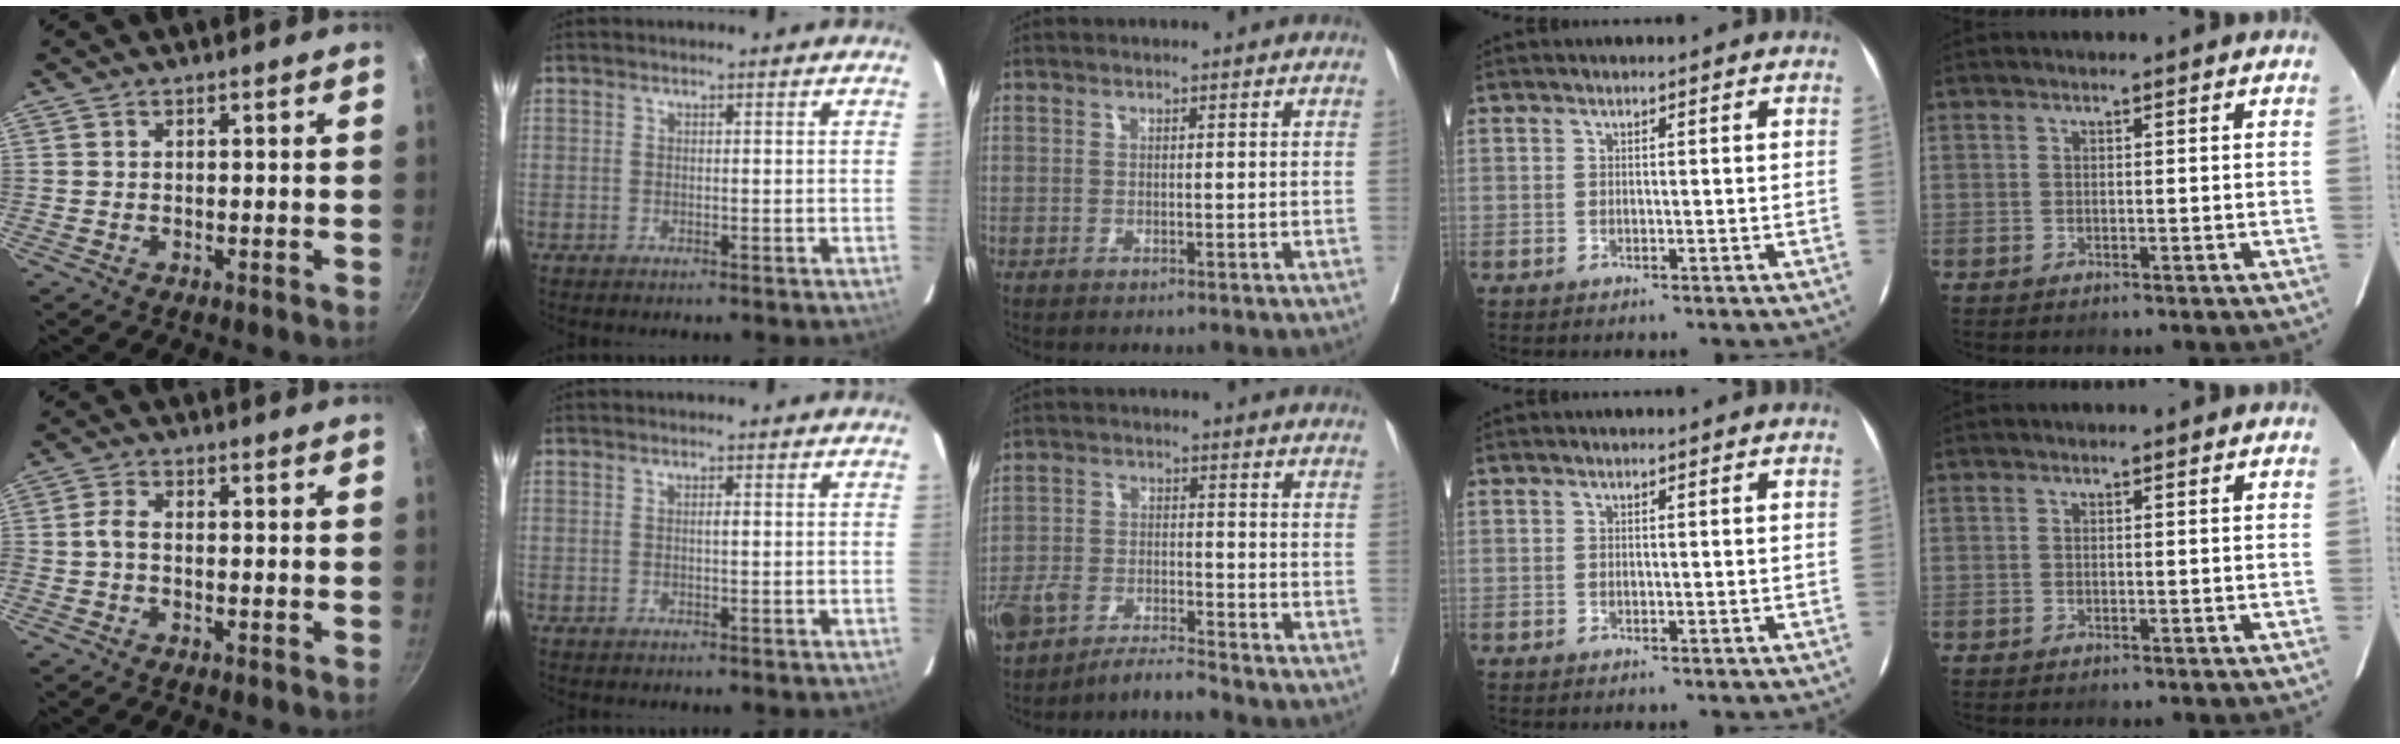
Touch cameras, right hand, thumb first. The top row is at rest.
{"thumb": {"total": 2.7, "force": [-0.7, 1.4, 2.2], "torque": [-0.049, 0.004, -0.020]}, "index": {"total": 0.7, "force": [0.1, 0.1, 0.7], "torque": [-0.014, 0.001, 0.001]}, "middle": {"total": 5.7, "force": [-5.2, 0.6, 2.1], "torque": [-0.043, 0.004, -0.096]}}